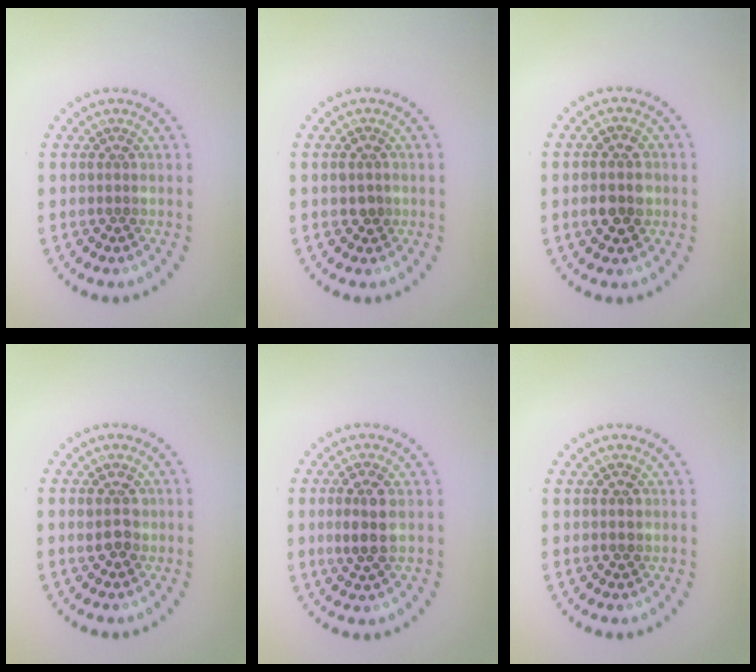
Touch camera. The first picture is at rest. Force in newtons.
{"total": 1.2, "press": 1.2, "slide": 0.0}
{"total": 2.8, "press": 2.8, "slide": 0.3}
{"total": 2.0, "press": 2.0, "slide": 0.2}
{"total": 3.0, "press": 2.9, "slide": 0.8}
{"total": 1.3, "press": 1.3, "slide": 0.1}